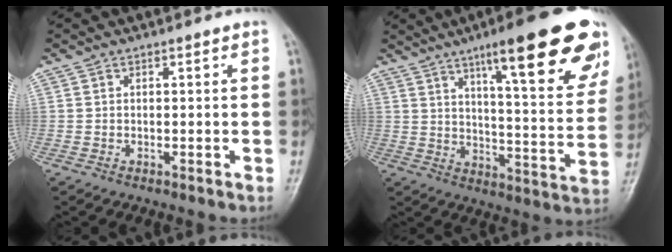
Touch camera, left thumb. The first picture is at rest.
{"total": 24.6, "force": [14.5, 5.2, 19.2], "torque": [-0.234, -0.047, 0.202]}